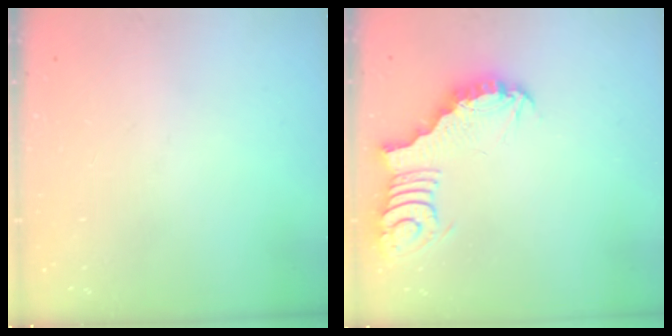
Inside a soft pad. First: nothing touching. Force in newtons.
{"total": 3.5, "press": 3.5, "slide": 0.6}